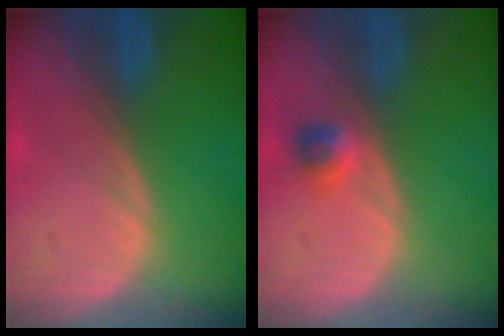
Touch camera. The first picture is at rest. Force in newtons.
{"total": 2.4, "press": 2.0, "slide": 1.2}